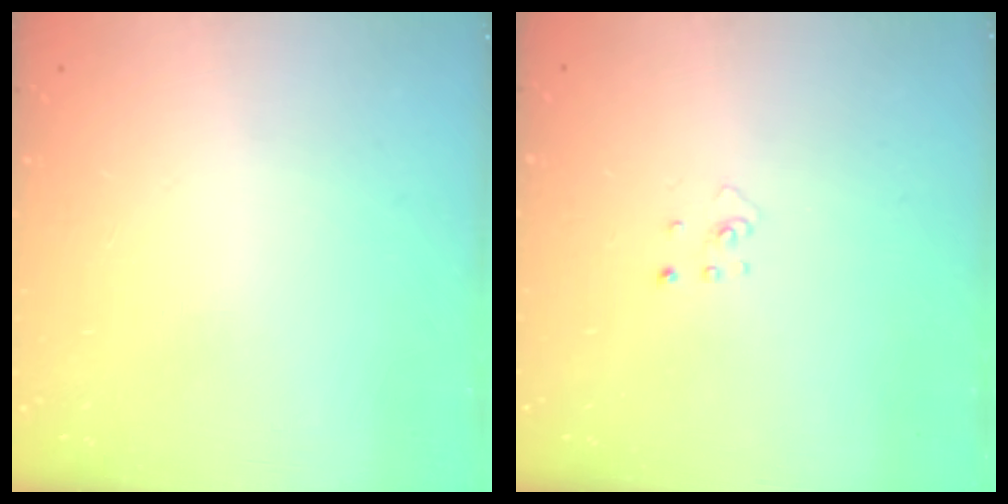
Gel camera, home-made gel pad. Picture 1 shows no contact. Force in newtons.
{"total": 2.0, "press": 2.0, "slide": 0.3}